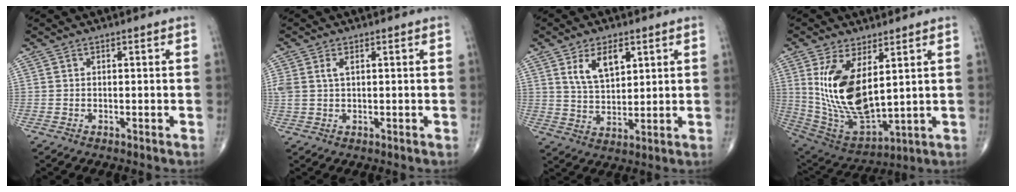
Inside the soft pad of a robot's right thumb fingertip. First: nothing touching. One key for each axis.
{"total": 3.1, "fx": 1.0, "fy": 1.6, "fz": 2.4, "tx": -0.063, "ty": 0.010, "tz": 0.024}
{"total": 8.0, "fx": 3.6, "fy": 4.2, "fz": 5.8, "tx": -0.089, "ty": -0.020, "tz": 0.072}
{"total": 16.3, "fx": 4.2, "fy": 7.6, "fz": 13.7, "tx": -0.253, "ty": -0.025, "tz": 0.107}